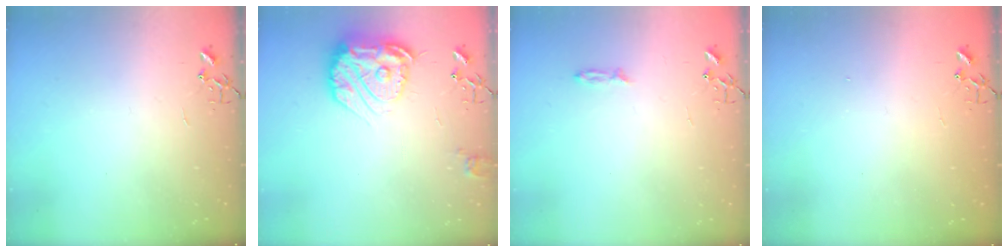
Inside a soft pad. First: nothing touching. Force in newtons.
{"total": 18.6, "press": 18.5, "slide": 1.4}
{"total": 3.2, "press": 3.2, "slide": 0.4}
{"total": 1.2, "press": 1.2, "slide": 0.1}